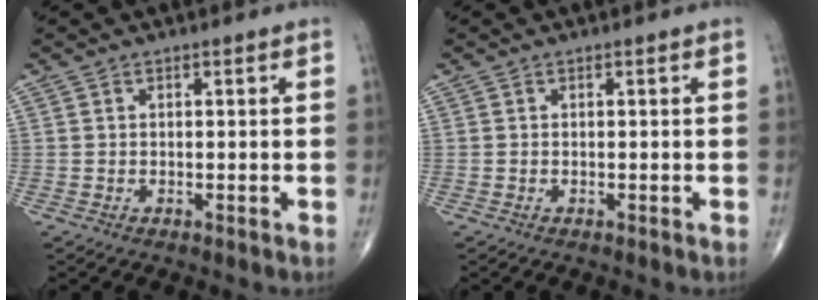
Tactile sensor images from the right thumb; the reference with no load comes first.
{"total": 0.0}